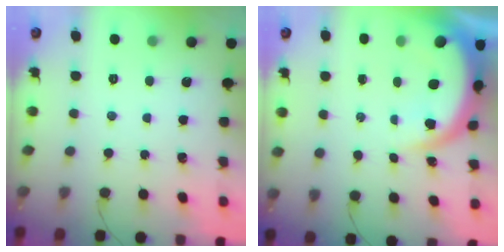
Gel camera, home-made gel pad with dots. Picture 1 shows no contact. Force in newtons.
{"total": 8.8, "press": 8.8, "slide": 0.9}